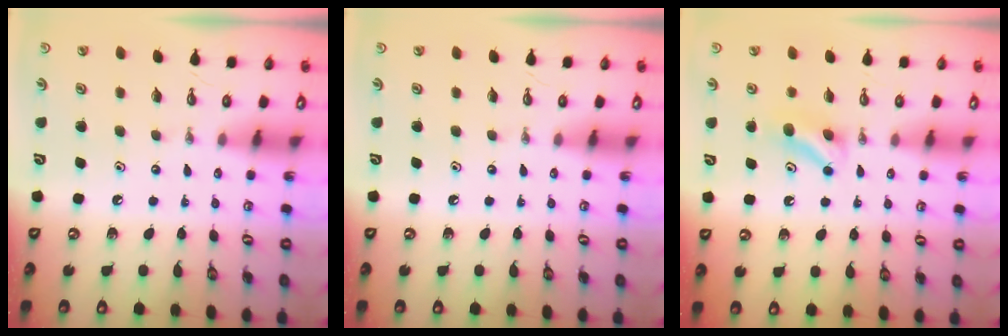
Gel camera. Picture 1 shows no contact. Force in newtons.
{"total": 0.0}
{"total": 5.0, "press": 4.8, "slide": 1.4}